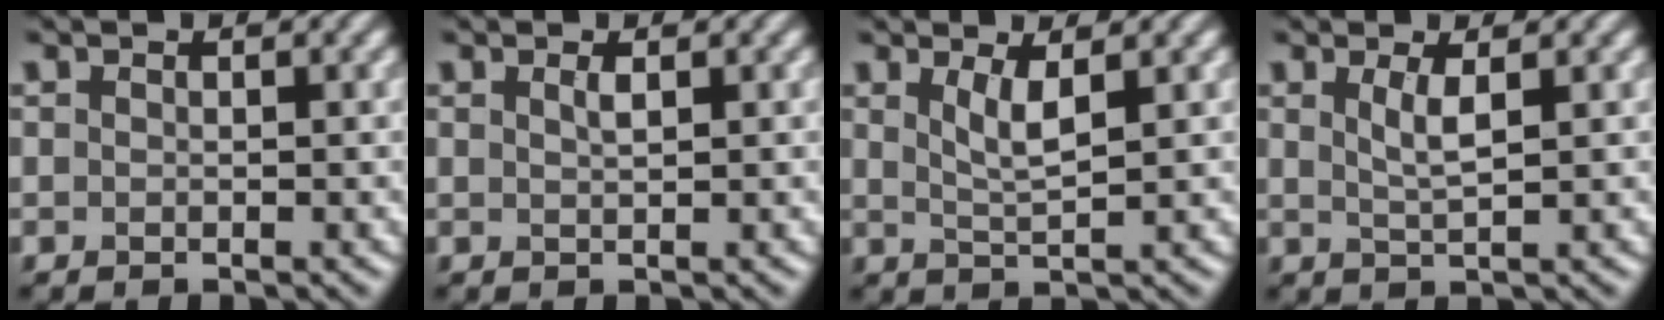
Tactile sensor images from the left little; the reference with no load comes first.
{"total": 0.8, "force": [0.4, 0.2, 0.7], "torque": [-0.010, 0.002, 0.007]}
{"total": 2.3, "force": [1.0, 0.5, 2.0], "torque": [-0.036, -0.005, 0.021]}
{"total": 2.0, "force": [0.7, 0.4, 1.8], "torque": [-0.036, -0.003, 0.013]}